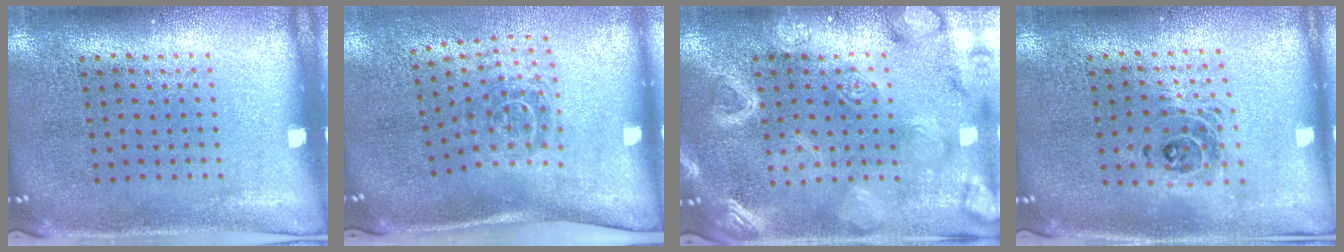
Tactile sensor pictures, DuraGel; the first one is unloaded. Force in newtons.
{"total": 1.8, "press": 1.2, "slide": 1.4}
{"total": 5.8, "press": 5.7, "slide": 0.8}
{"total": 1.5, "press": 1.3, "slide": 0.9}